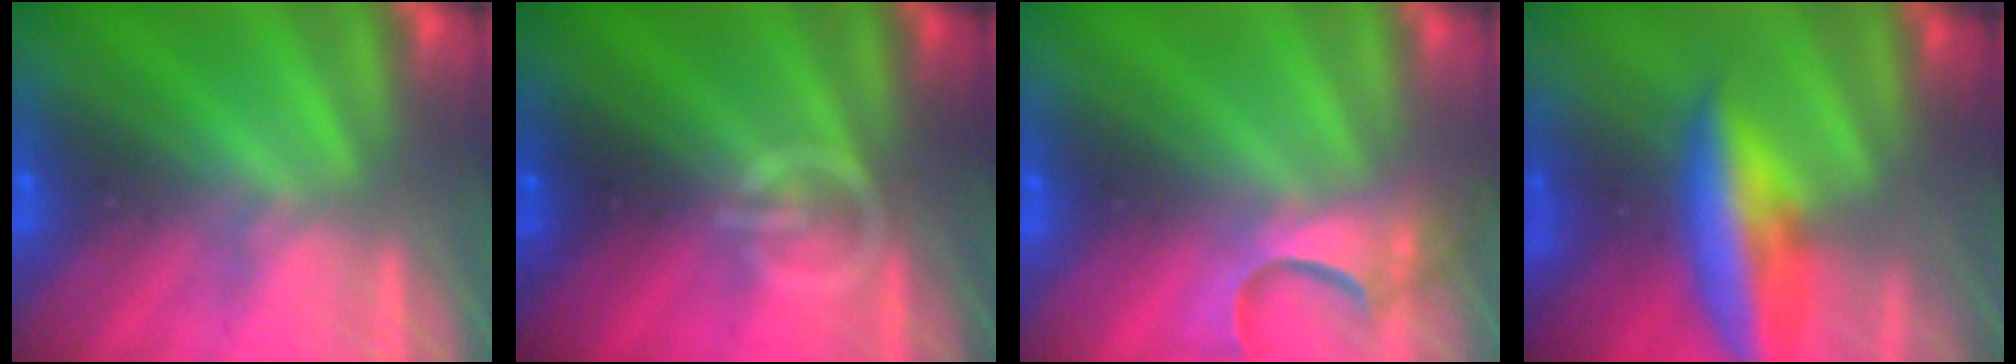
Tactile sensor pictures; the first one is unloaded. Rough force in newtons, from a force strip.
{"total": 3.4}
{"total": 4.8}
{"total": 6.1}